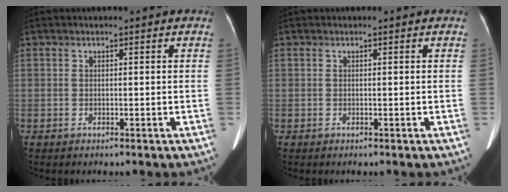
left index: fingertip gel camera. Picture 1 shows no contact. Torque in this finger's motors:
{"motor_torque": [0.14, -0.10, 0.00, 0.00]}